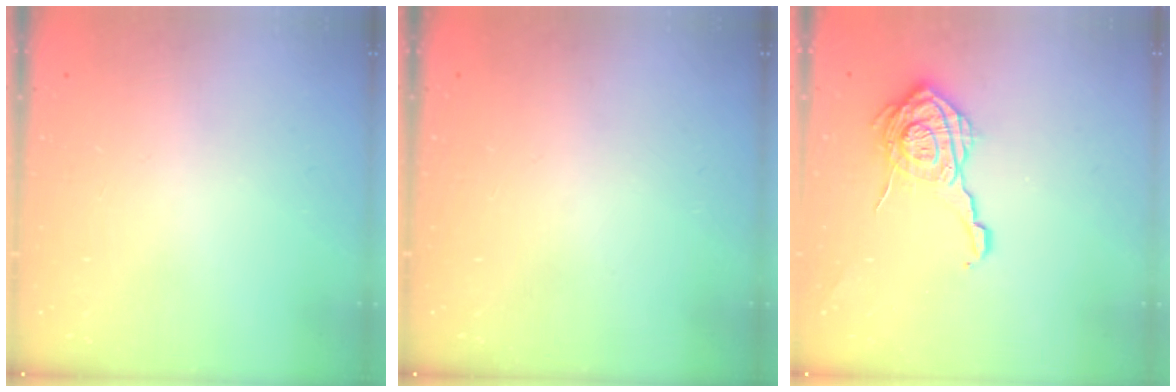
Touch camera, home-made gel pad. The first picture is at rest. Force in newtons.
{"total": 0.0}
{"total": 18.1, "press": 18.1, "slide": 0.8}